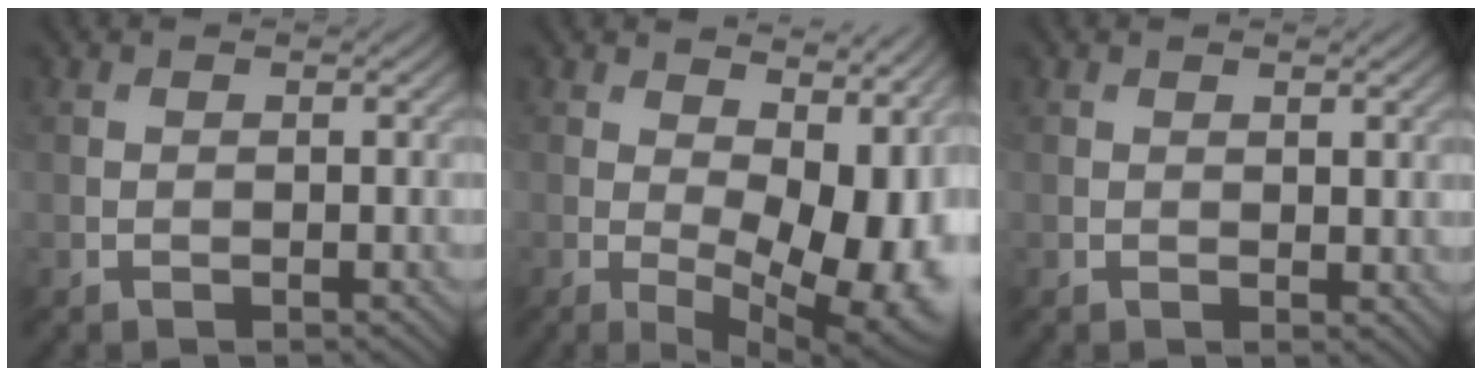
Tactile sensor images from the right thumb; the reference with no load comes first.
{"total": 16.1, "force": [0.1, 8.8, 13.5], "torque": [-0.150, -0.013, 0.043]}
{"total": 1.0, "force": [0.6, 0.4, 0.6], "torque": [-0.008, -0.004, 0.013]}